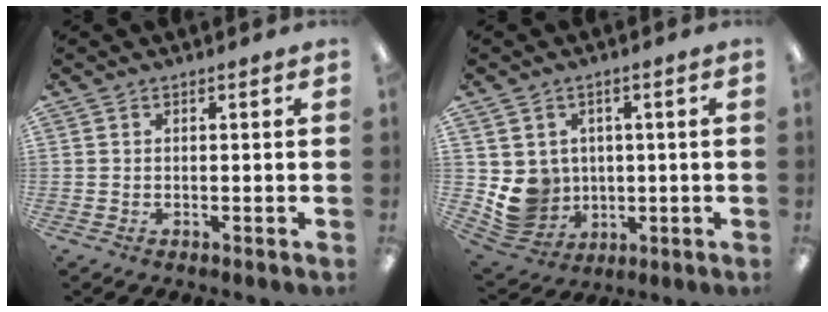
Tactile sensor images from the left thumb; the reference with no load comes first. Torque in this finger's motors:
{"motor_torque": [-0.41, 0.66, 0.00, 0.00, 0.17]}